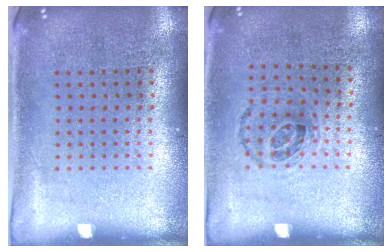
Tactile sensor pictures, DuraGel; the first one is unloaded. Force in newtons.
{"total": 1.0, "press": 0.7, "slide": 0.7}